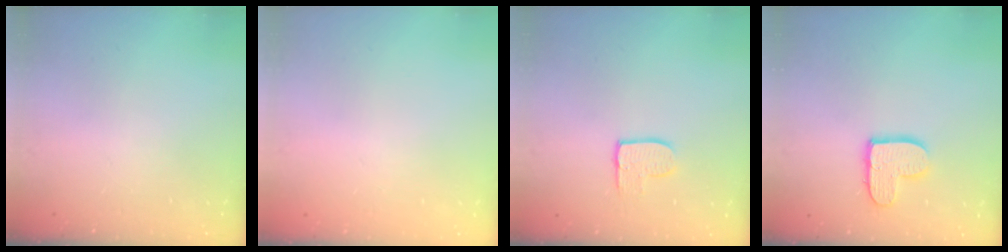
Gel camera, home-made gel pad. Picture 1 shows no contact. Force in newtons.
{"total": 0.0}
{"total": 7.0, "press": 7.0, "slide": 0.4}
{"total": 10.1, "press": 10.1, "slide": 0.7}